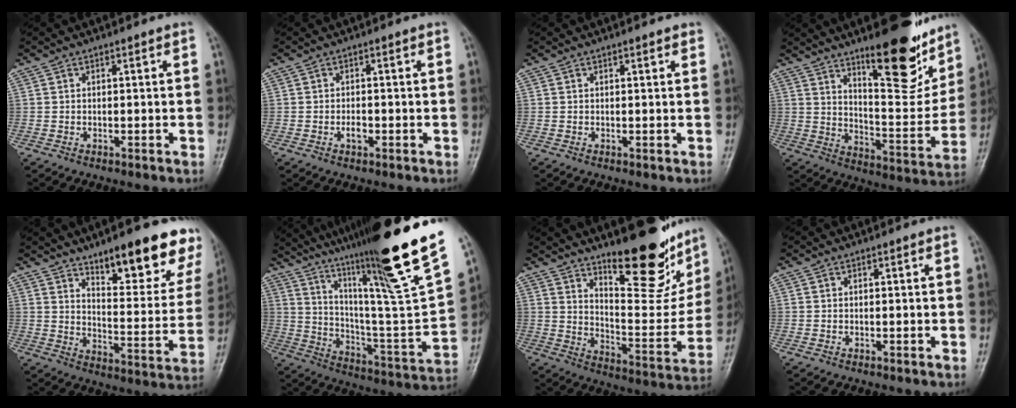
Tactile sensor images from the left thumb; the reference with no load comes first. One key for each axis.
{"total": 1.7, "fx": -0.6, "fy": 1.0, "fz": 1.2, "tx": -0.019, "ty": 0.004, "tz": -0.012}
{"total": 0.8, "fx": 0.6, "fy": 0.3, "fz": 0.5, "tx": -0.007, "ty": -0.002, "tz": 0.006}
{"total": 19.1, "fx": 12.6, "fy": 6.1, "fz": 13.0, "tx": -0.131, "ty": -0.085, "tz": 0.195}
{"total": 17.5, "fx": 11.6, "fy": 5.8, "fz": 11.7, "tx": -0.097, "ty": -0.067, "tz": 0.163}
{"total": 32.1, "fx": 21.6, "fy": 2.6, "fz": 23.6, "tx": -0.359, "ty": -0.109, "tz": 0.338}
{"total": 20.5, "fx": 14.6, "fy": 6.7, "fz": 12.6, "tx": -0.122, "ty": -0.110, "tz": 0.221}
{"total": 0.0}